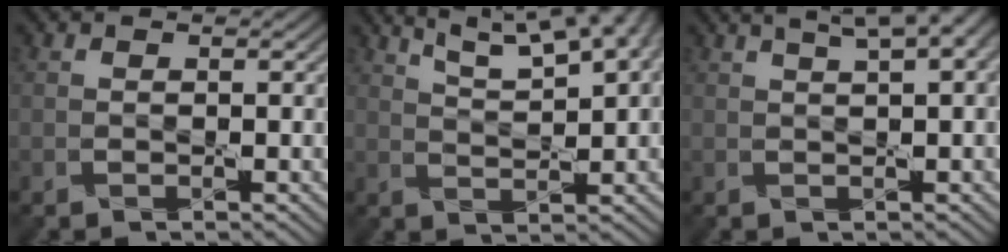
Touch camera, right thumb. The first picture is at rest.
{"total": 9.9, "force": [6.5, 2.6, 7.1], "torque": [-0.116, 0.020, 0.088]}
{"total": 6.0, "force": [3.1, 1.5, 5.0], "torque": [-0.068, 0.022, 0.034]}